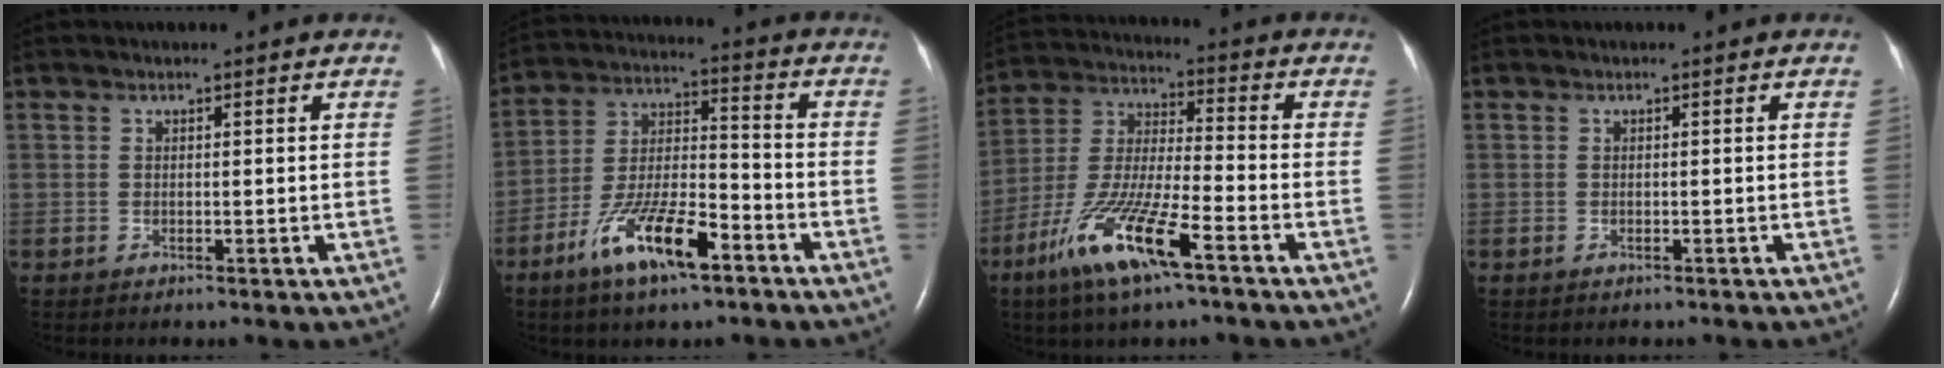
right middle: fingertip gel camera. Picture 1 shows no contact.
{"total": 12.5, "force": [-7.2, 3.1, 9.7], "torque": [-0.194, -0.002, -0.129]}
{"total": 14.1, "force": [-7.8, 1.7, 11.6], "torque": [-0.246, -0.023, -0.148]}
{"total": 0.5, "force": [-0.4, 0.2, 0.2], "torque": [-0.012, -0.002, -0.004]}